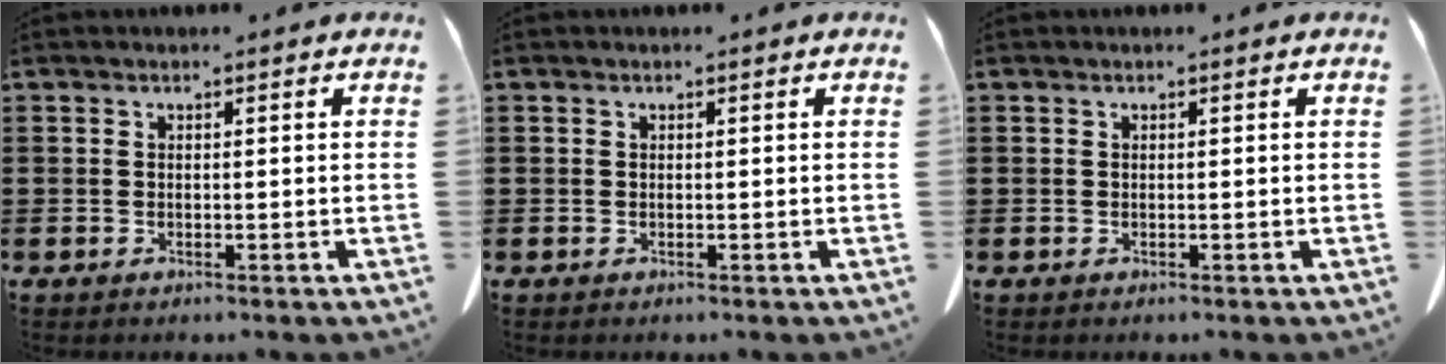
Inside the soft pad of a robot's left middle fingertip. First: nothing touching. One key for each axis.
{"total": 0.0}
{"total": 0.0}